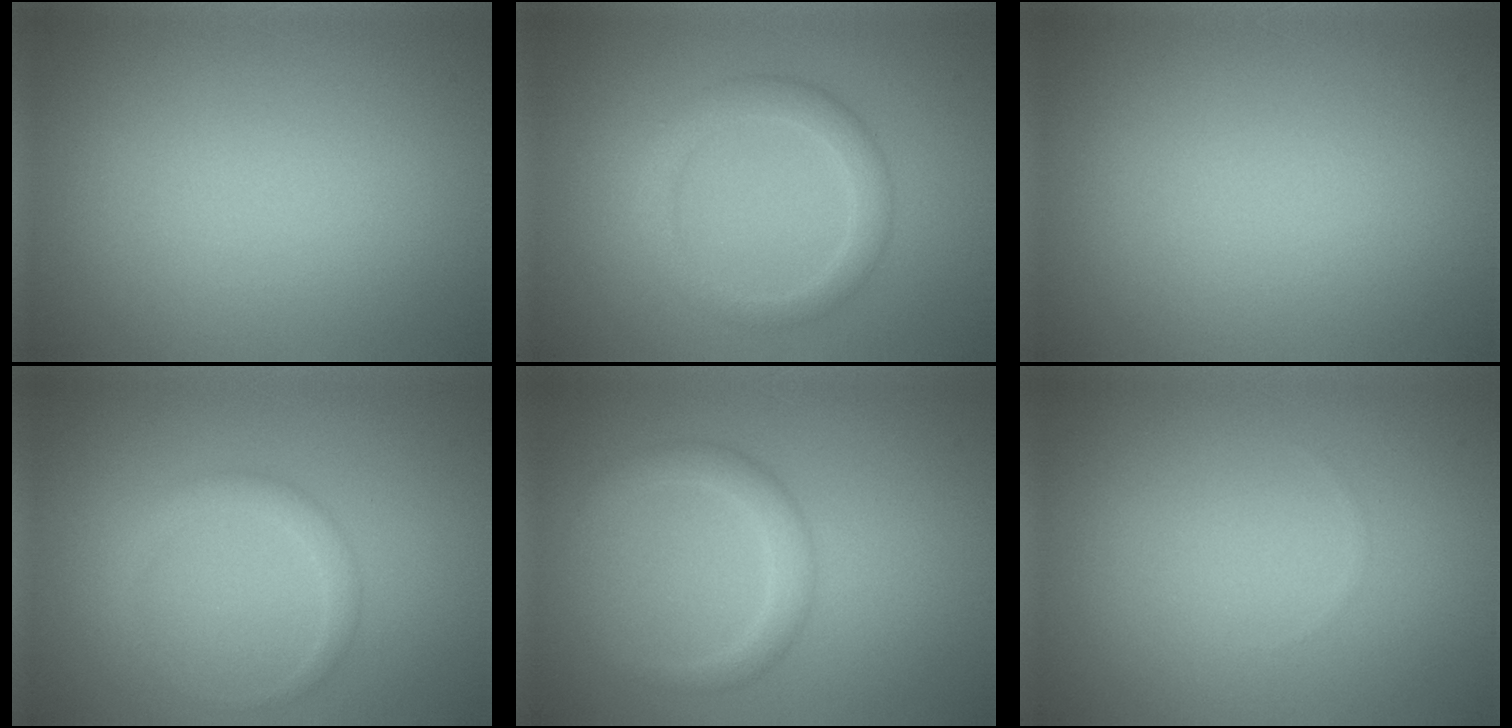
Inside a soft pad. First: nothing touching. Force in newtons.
{"total": 2.7, "press": 2.6, "slide": 0.3}
{"total": 0.0}
{"total": 1.6, "press": 1.6, "slide": 0.0}
{"total": 2.3, "press": 2.2, "slide": 0.1}
{"total": 0.0}